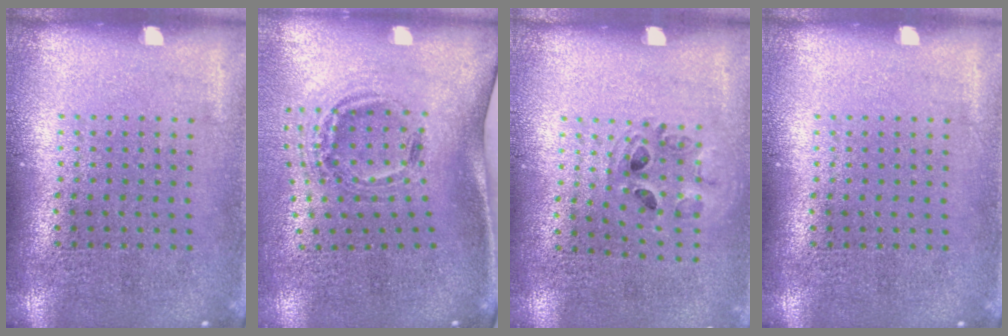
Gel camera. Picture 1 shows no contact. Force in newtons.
{"total": 1.5, "press": 1.1, "slide": 1.0}
{"total": 0.9, "press": 0.9, "slide": 0.2}
{"total": 0.0}